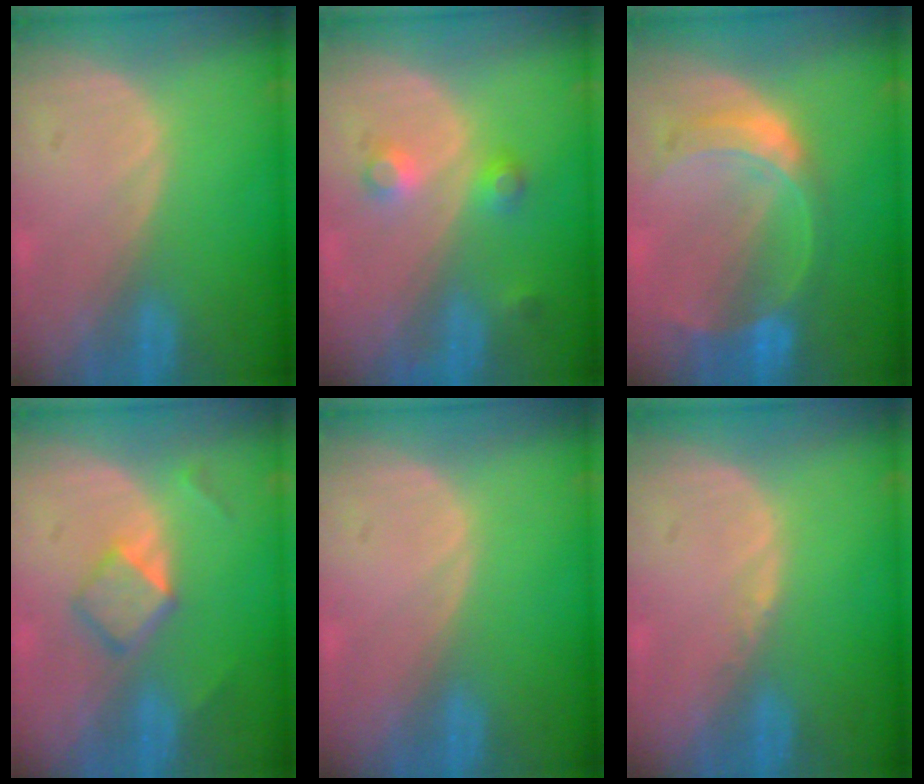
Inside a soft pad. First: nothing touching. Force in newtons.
{"total": 3.7, "press": 3.4, "slide": 1.6}
{"total": 7.6, "press": 6.6, "slide": 3.8}
{"total": 4.3, "press": 4.3, "slide": 0.4}
{"total": 0.0}
{"total": 0.6, "press": 0.5, "slide": 0.4}